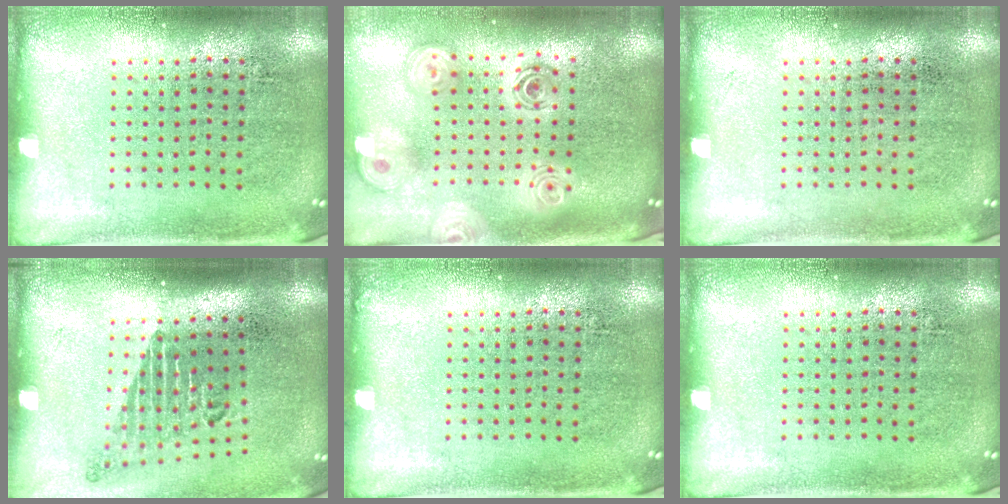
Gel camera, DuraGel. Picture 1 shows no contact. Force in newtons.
{"total": 2.5, "press": 1.9, "slide": 1.7}
{"total": 0.0}
{"total": 1.7, "press": 1.2, "slide": 1.2}
{"total": 0.0}
{"total": 0.0}